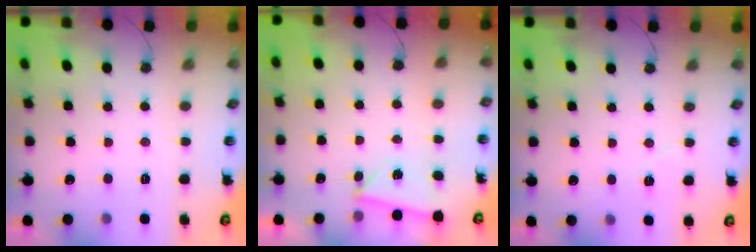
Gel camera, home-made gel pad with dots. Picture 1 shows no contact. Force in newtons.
{"total": 2.9, "press": 2.8, "slide": 0.7}
{"total": 4.5, "press": 3.8, "slide": 2.3}